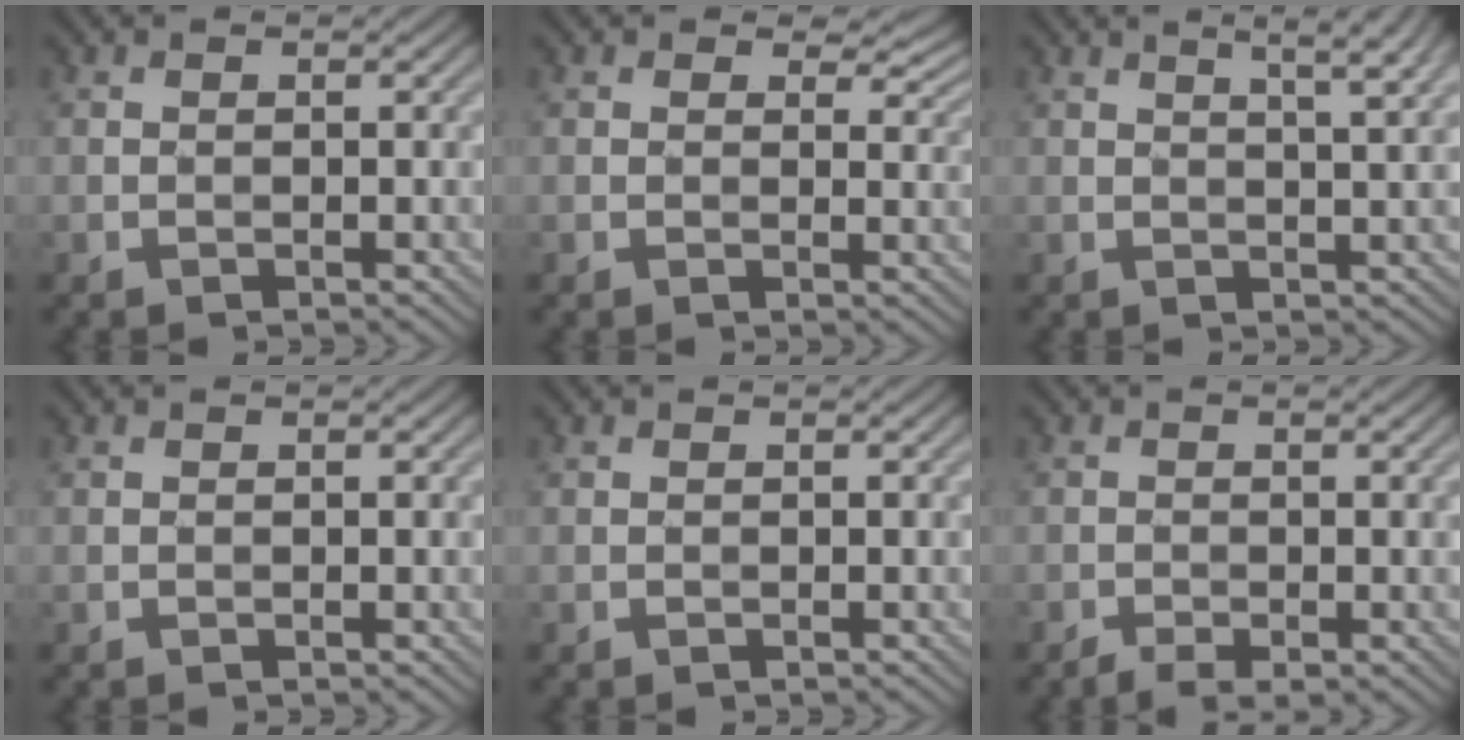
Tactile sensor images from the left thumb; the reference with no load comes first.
{"total": 3.9, "force": [2.3, 2.1, 2.4], "torque": [-0.035, -0.004, 0.032]}
{"total": 5.4, "force": [2.8, 1.0, 4.5], "torque": [-0.065, 0.017, 0.038]}
{"total": 0.0}
{"total": 0.0}
{"total": 2.0, "force": [-1.4, 0.7, 1.4], "torque": [-0.028, 0.001, -0.025]}